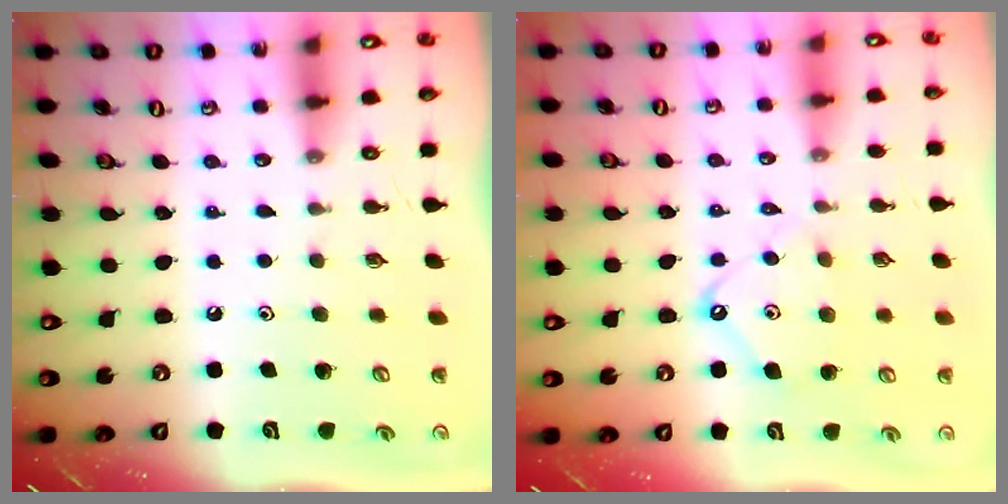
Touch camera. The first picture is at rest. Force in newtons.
{"total": 8.0, "press": 7.9, "slide": 0.9}